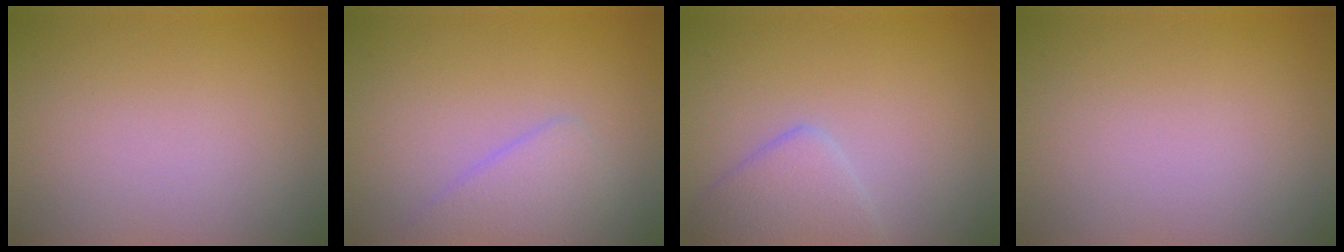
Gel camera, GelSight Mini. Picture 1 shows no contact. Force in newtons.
{"total": 2.5, "press": 2.5, "slide": 0.1}
{"total": 3.1, "press": 3.1, "slide": 0.1}
{"total": 0.0}